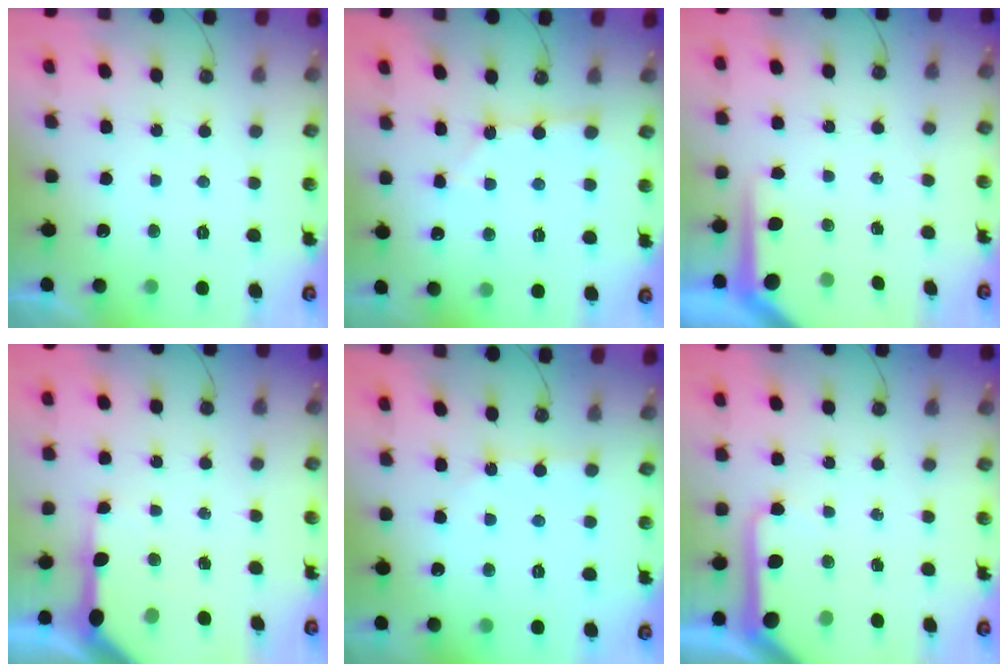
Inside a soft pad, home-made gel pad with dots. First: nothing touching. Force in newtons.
{"total": 2.1, "press": 2.1, "slide": 0.3}
{"total": 5.2, "press": 5.2, "slide": 0.4}
{"total": 9.0, "press": 8.9, "slide": 1.0}
{"total": 2.9, "press": 2.9, "slide": 0.3}
{"total": 9.2, "press": 9.1, "slide": 1.0}